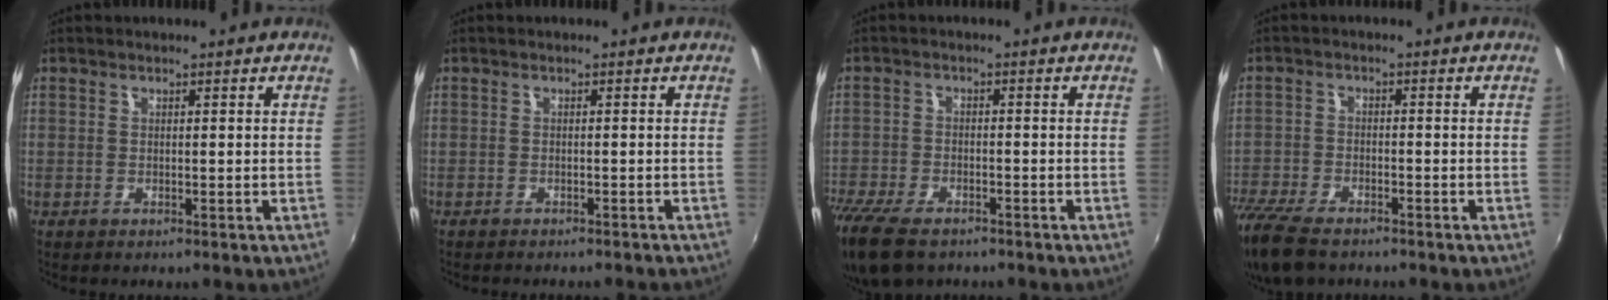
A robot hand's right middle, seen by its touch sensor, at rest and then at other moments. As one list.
[{"total": 3.9, "force": [-3.6, 0.8, 1.4], "torque": [-0.033, -0.013, -0.049]}, {"total": 12.5, "force": [-9.2, 5.5, 6.3], "torque": [-0.169, -0.042, -0.170]}, {"total": 12.6, "force": [-9.8, 4.8, 6.3], "torque": [-0.170, -0.038, -0.183]}]